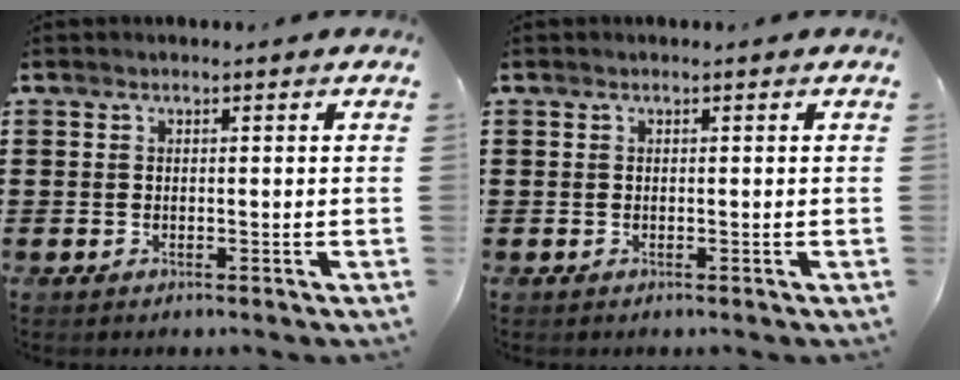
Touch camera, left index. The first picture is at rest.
{"total": 0.0}